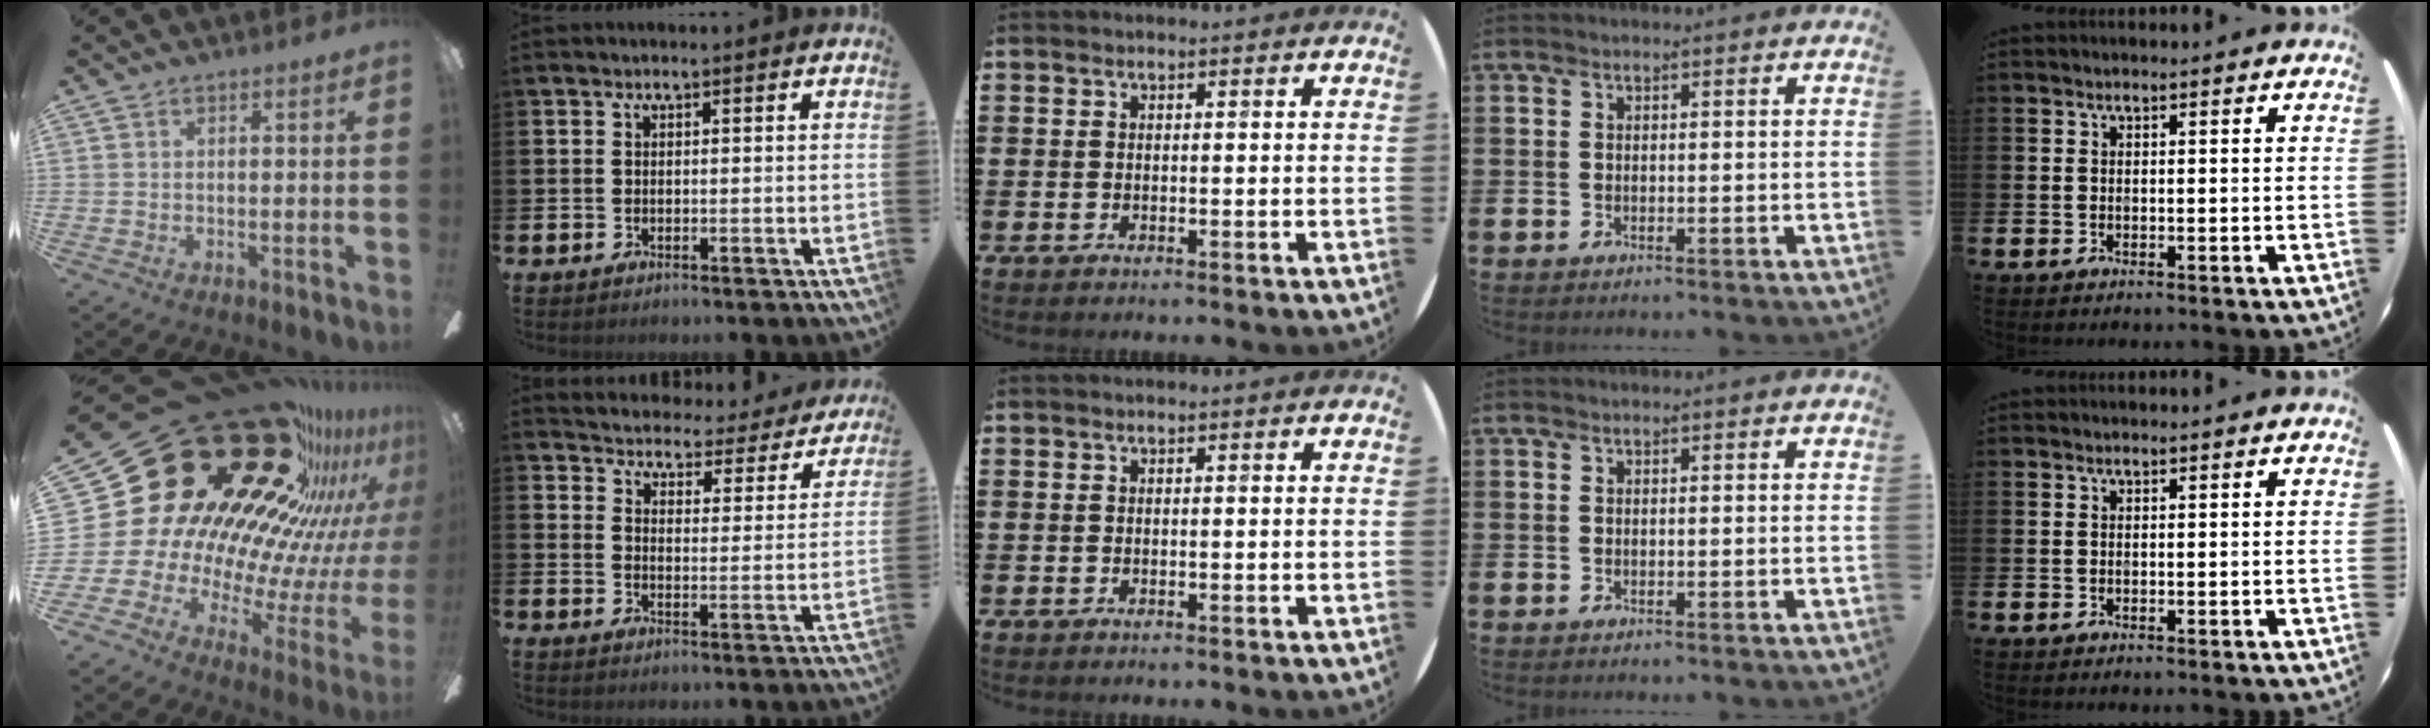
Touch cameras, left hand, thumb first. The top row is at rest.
{"thumb": {"total": 38.2, "force": [21.4, 21.5, 23.2], "torque": [-0.318, -0.238, 0.463]}, "index": {"total": 4.2, "force": [4.1, 0.9, 0.1], "torque": [-0.019, -0.043, 0.062]}}